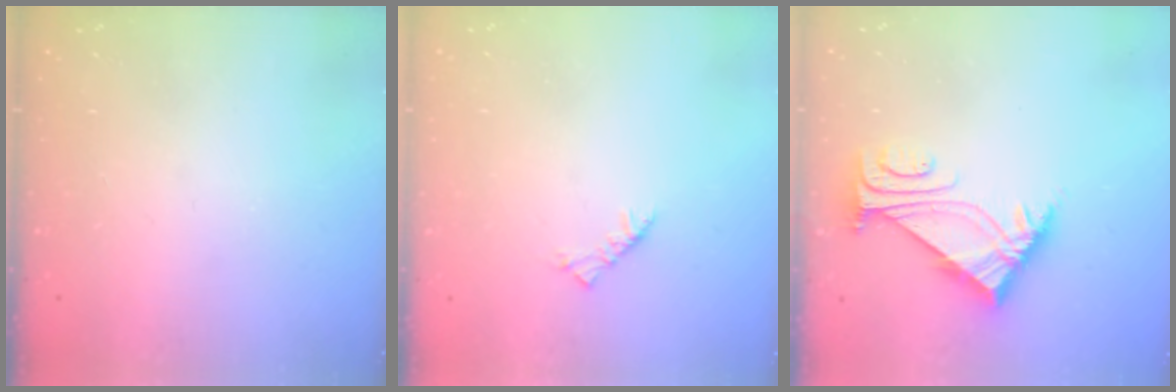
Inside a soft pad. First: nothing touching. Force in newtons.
{"total": 2.5, "press": 2.4, "slide": 0.7}
{"total": 5.5, "press": 5.3, "slide": 1.1}